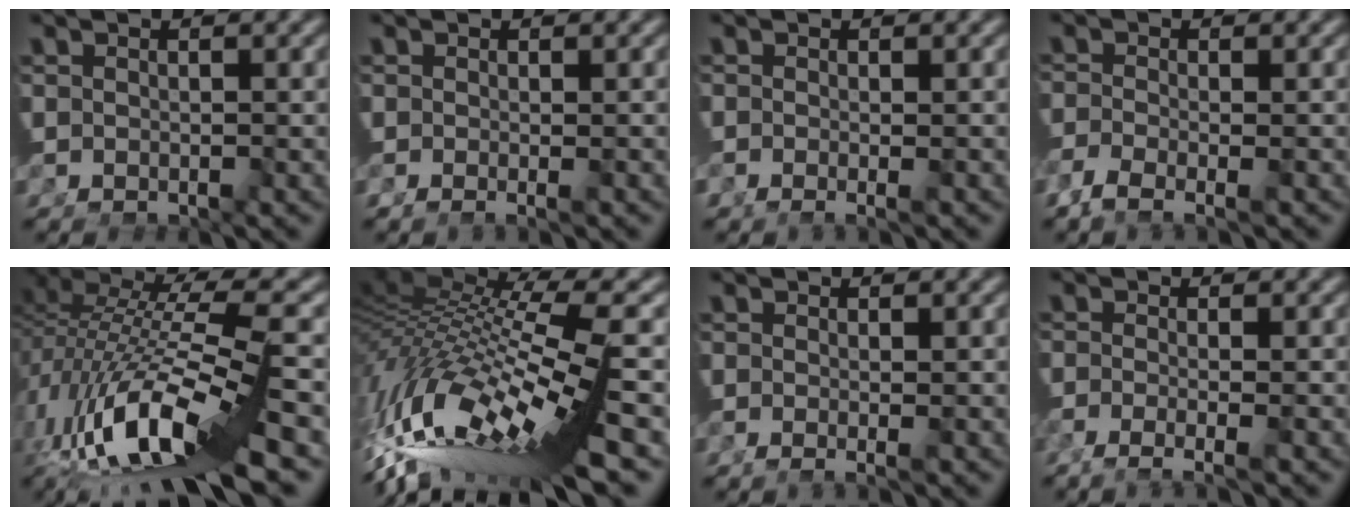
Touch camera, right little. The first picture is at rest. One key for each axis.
{"total": 1.2, "fx": -0.6, "fy": 0.5, "fz": 0.9, "tx": -0.023, "ty": -0.012, "tz": -0.004}
{"total": 1.5, "fx": -0.9, "fy": 0.4, "fz": 1.1, "tx": -0.024, "ty": -0.014, "tz": -0.009}
{"total": 2.6, "fx": -1.8, "fy": -0.1, "fz": 1.9, "tx": -0.038, "ty": -0.017, "tz": -0.023}
{"total": 11.3, "fx": -3.7, "fy": 4.2, "fz": 9.8, "tx": -0.198, "ty": -0.036, "tz": -0.033}
{"total": 11.2, "fx": -1.7, "fy": 5.7, "fz": 9.5, "tx": -0.184, "ty": -0.023, "tz": -0.012}
{"total": 1.3, "fx": -0.7, "fy": -0.2, "fz": 1.0, "tx": -0.022, "ty": -0.014, "tz": -0.005}
{"total": 2.6, "fx": -1.7, "fy": -0.4, "fz": 1.9, "tx": -0.035, "ty": -0.012, "tz": -0.027}